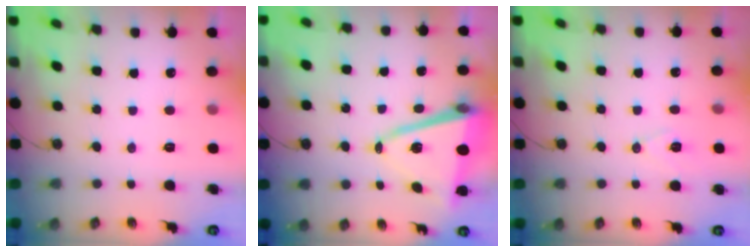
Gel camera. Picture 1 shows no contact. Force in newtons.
{"total": 12.1, "press": 11.7, "slide": 2.9}
{"total": 7.0, "press": 5.7, "slide": 4.1}